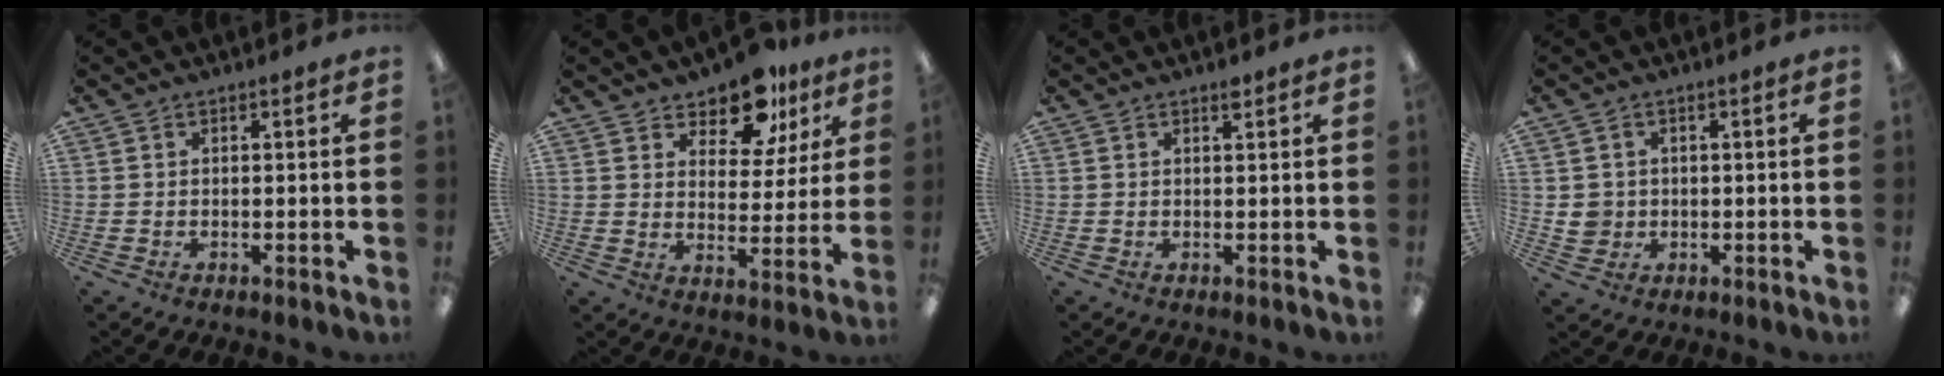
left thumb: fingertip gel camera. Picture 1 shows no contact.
{"total": 11.4, "force": [9.1, 5.4, 4.2], "torque": [-0.066, -0.056, 0.165]}
{"total": 1.0, "force": [0.8, 0.2, 0.6], "torque": [-0.005, -0.002, 0.011]}
{"total": 3.6, "force": [0.2, 3.6, 0.6], "torque": [-0.008, 0.004, 0.003]}